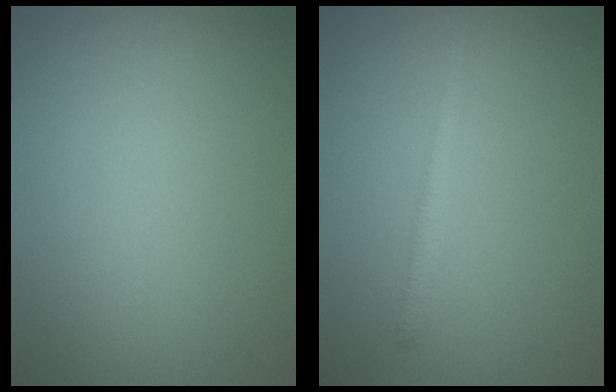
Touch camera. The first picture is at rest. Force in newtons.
{"total": 1.5, "press": 1.5, "slide": 0.1}